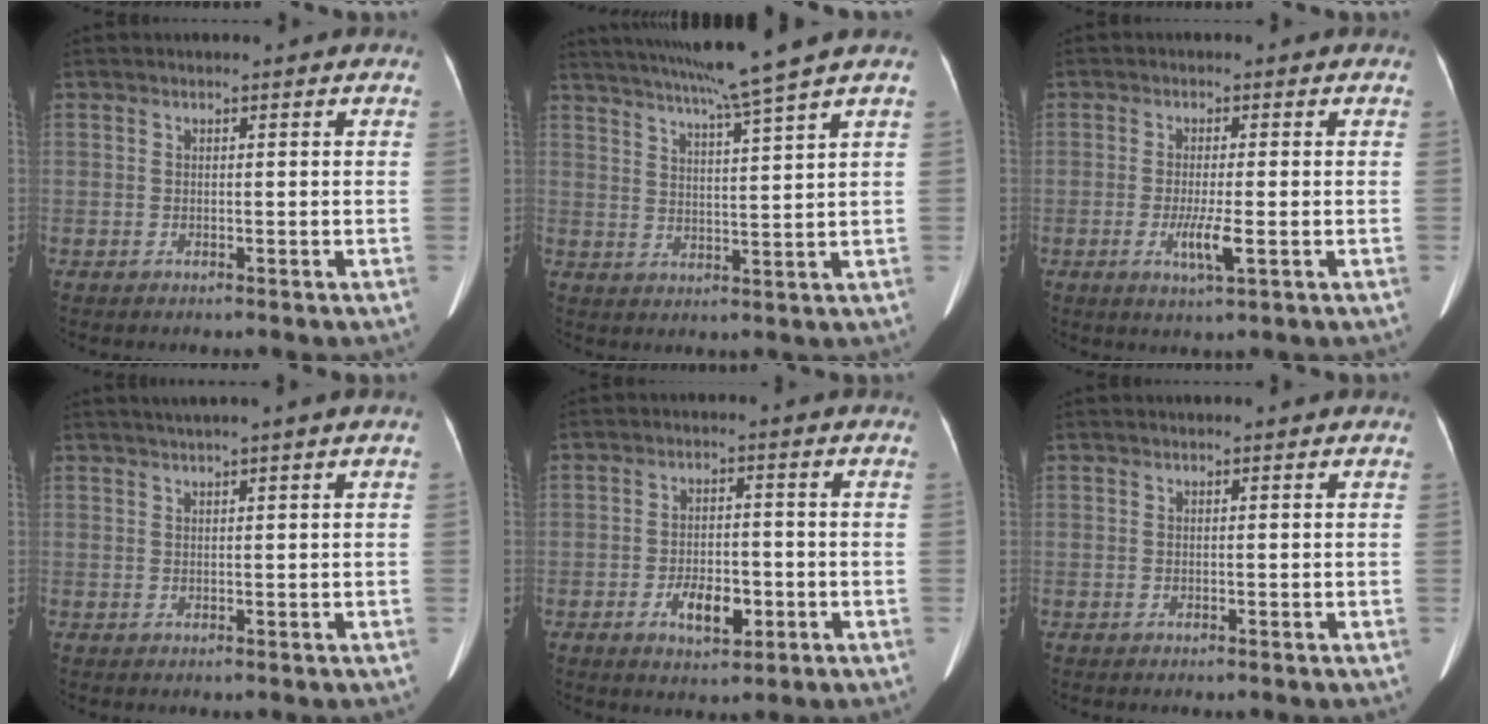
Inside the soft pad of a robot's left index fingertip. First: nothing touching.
{"total": 11.2, "force": [9.3, -2.6, 5.8], "torque": [-0.099, -0.011, 0.143]}
{"total": 4.0, "force": [-1.1, 0.2, 3.8], "torque": [-0.076, -0.009, -0.019]}
{"total": 2.5, "force": [1.6, -0.6, 1.8], "torque": [-0.039, 0.008, 0.034]}
{"total": 5.6, "force": [-2.2, 2.8, 4.3], "torque": [-0.077, 0.001, -0.032]}
{"total": 0.0}